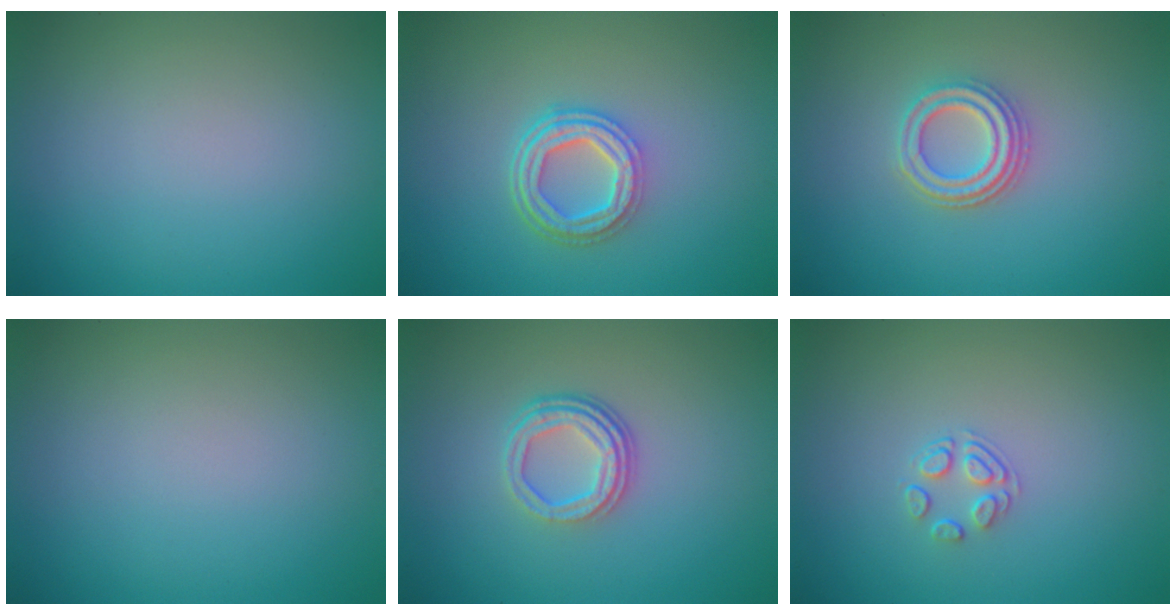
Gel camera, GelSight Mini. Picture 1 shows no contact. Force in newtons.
{"total": 4.3, "press": 3.3, "slide": 2.7}
{"total": 3.2, "press": 2.8, "slide": 1.6}
{"total": 0.0}
{"total": 3.7, "press": 2.6, "slide": 2.5}
{"total": 1.7, "press": 1.0, "slide": 1.4}